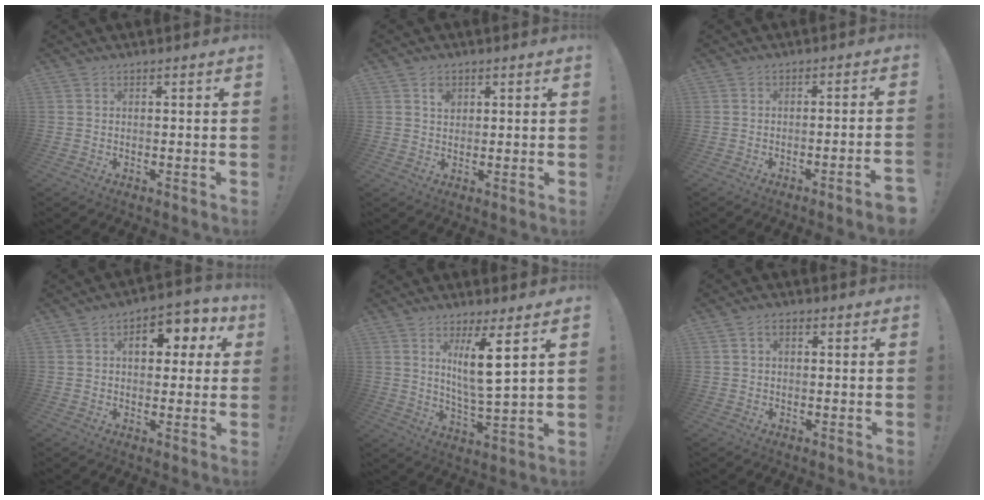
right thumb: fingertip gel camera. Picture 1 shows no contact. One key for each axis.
{"total": 2.8, "fx": 1.4, "fy": 2.1, "fz": 1.2, "tx": -0.001, "ty": -0.007, "tz": 0.019}
{"total": 4.1, "fx": -2.5, "fy": -0.5, "fz": 3.2, "tx": -0.054, "ty": 0.004, "tz": -0.039}
{"total": 9.0, "fx": 2.2, "fy": 5.6, "fz": 6.7, "tx": -0.081, "ty": 0.000, "tz": 0.033}
{"total": 10.7, "fx": 4.6, "fy": 1.0, "fz": 9.7, "tx": -0.159, "ty": -0.031, "tz": 0.068}
{"total": 2.3, "fx": 0.5, "fy": 1.6, "fz": 1.6, "tx": -0.024, "ty": 0.004, "tz": 0.007}